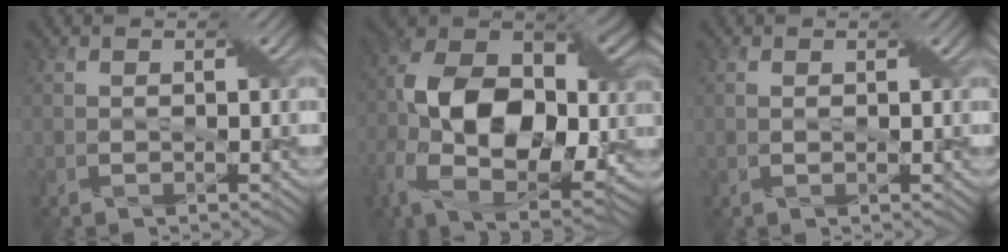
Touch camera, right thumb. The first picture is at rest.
{"total": 16.6, "force": [-1.7, 11.2, 12.1], "torque": [-0.256, -0.005, -0.038]}
{"total": 0.8, "force": [0.3, 0.4, 0.6], "torque": [-0.015, 0.000, 0.006]}